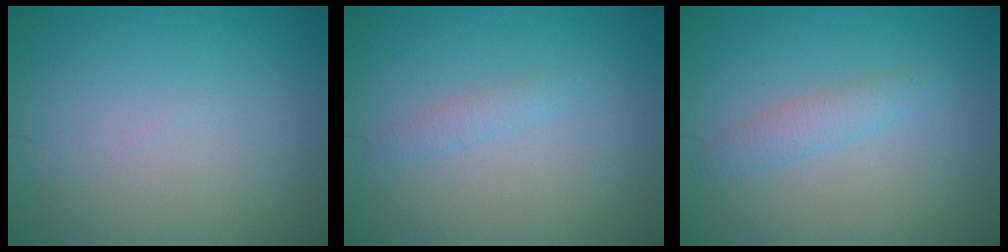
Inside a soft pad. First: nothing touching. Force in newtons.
{"total": 1.1, "press": 1.1, "slide": 0.1}
{"total": 1.8, "press": 1.8, "slide": 0.1}